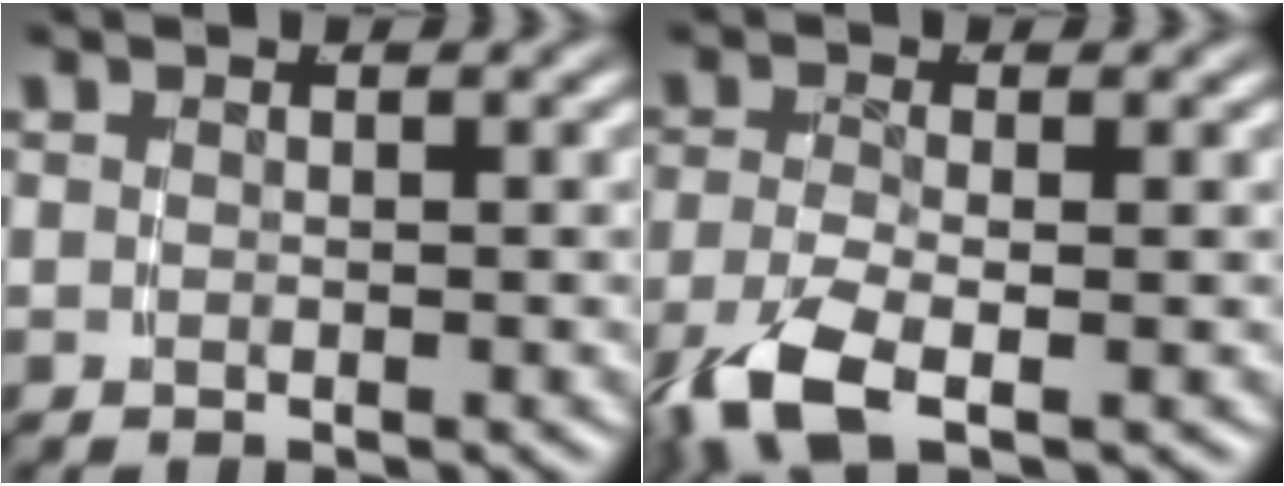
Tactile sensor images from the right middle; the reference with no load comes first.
{"total": 4.5, "force": [-2.5, 1.6, 3.4], "torque": [-0.088, -0.021, -0.031]}